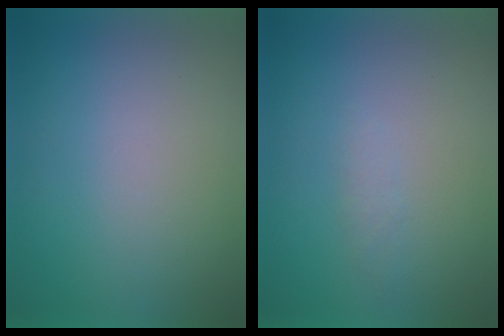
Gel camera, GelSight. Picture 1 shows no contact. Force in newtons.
{"total": 1.2}